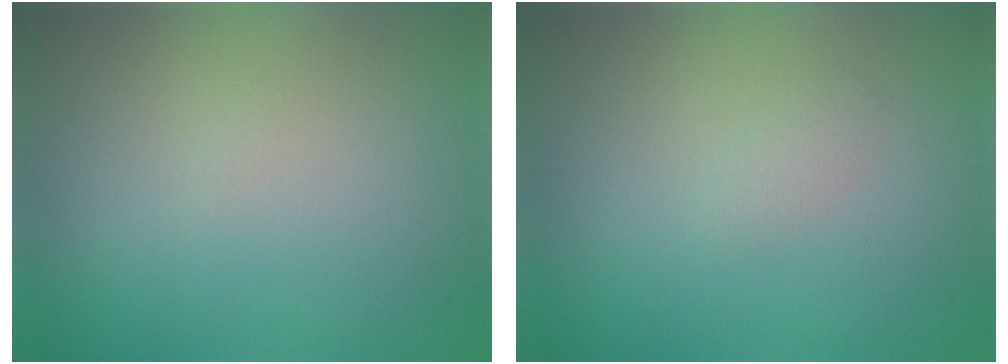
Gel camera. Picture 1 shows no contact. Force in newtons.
{"total": 0.6, "press": 0.6, "slide": 0.0}